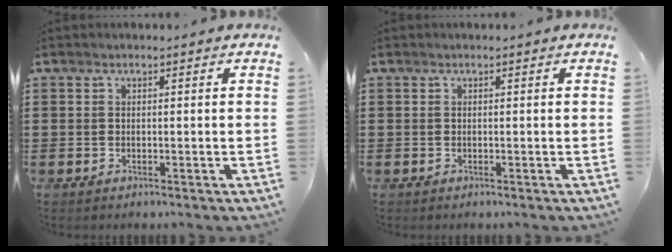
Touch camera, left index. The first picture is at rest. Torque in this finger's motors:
{"motor_torque": [-0.01, -0.01, 0.02, 0.00]}